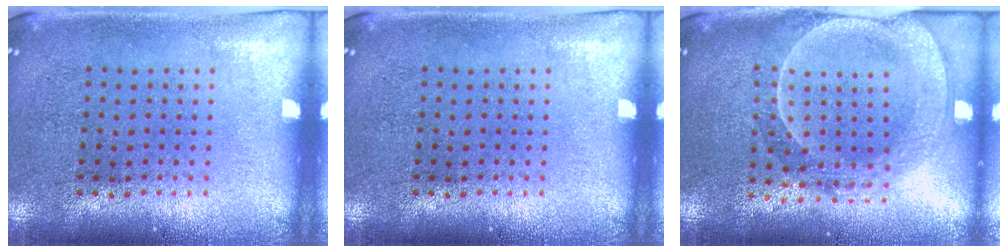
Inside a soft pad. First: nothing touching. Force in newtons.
{"total": 0.0}
{"total": 2.2, "press": 2.1, "slide": 0.9}